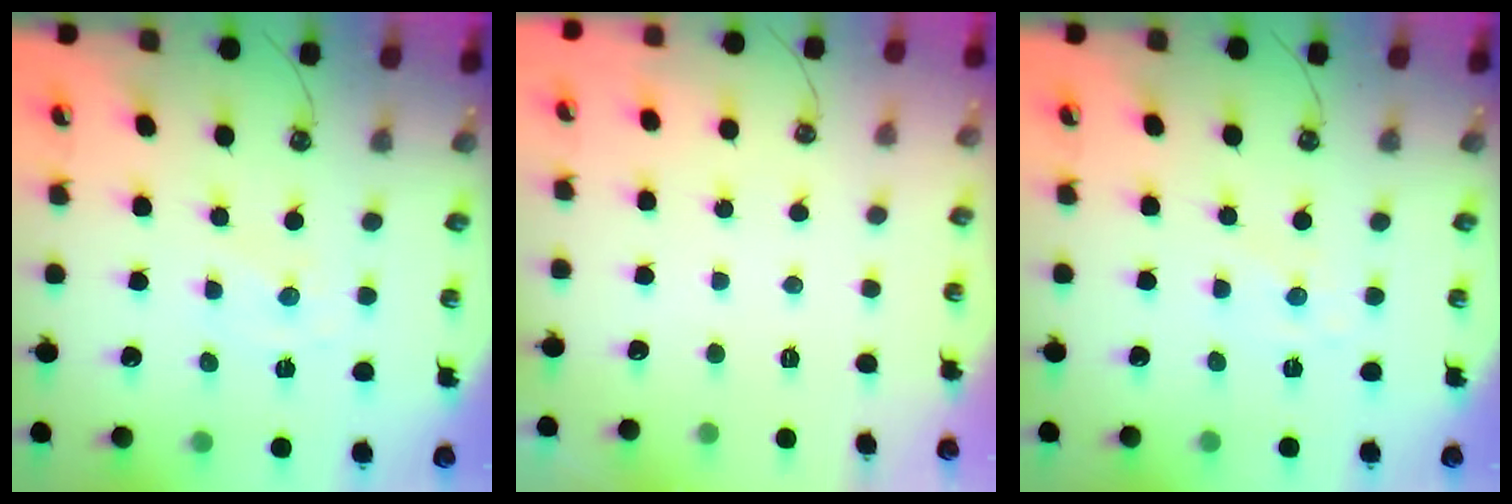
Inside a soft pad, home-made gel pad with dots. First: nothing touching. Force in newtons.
{"total": 0.0}
{"total": 1.1, "press": 1.1, "slide": 0.2}